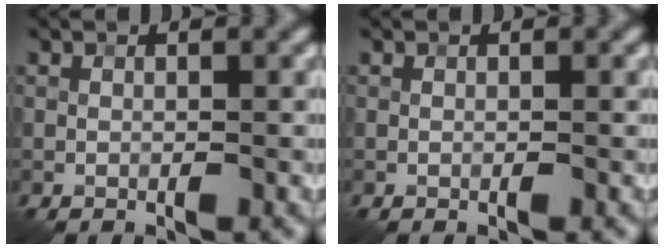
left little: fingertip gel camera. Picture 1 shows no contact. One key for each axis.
{"total": 0.0}